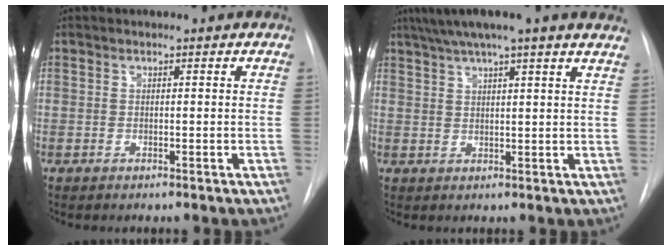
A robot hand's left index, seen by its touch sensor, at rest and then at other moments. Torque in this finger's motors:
{"motor_torque": [1.07, -1.07, 0.49, 0.18]}